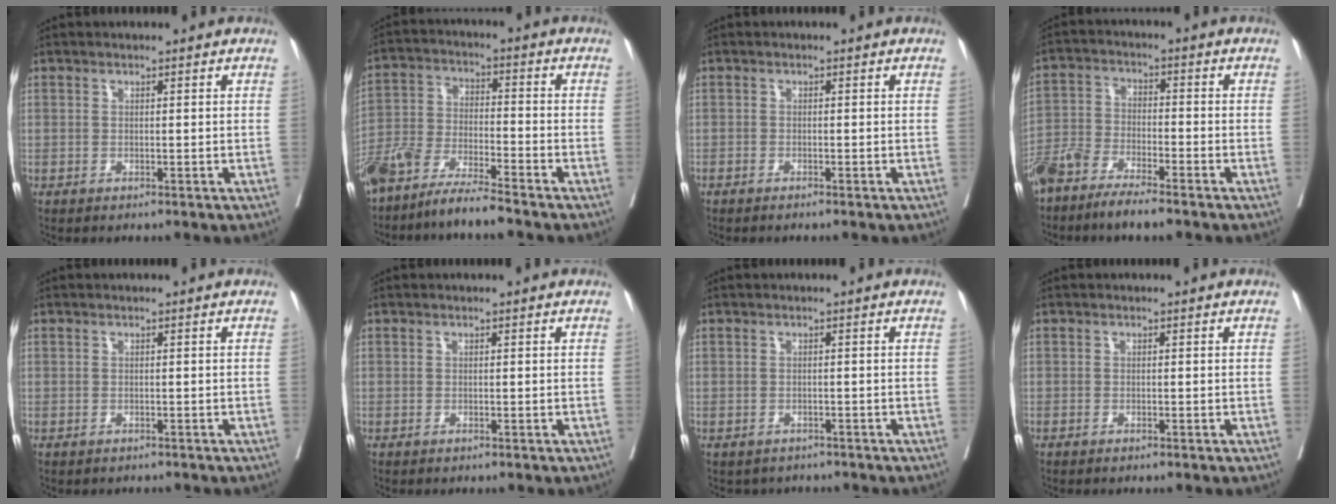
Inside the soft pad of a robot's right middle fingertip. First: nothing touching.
{"total": 9.0, "force": [-7.6, 0.4, 4.7], "torque": [-0.094, -0.016, -0.149]}
{"total": 1.0, "force": [-0.8, 0.0, 0.4], "torque": [-0.009, -0.001, -0.013]}
{"total": 8.5, "force": [-6.7, 1.5, 4.9], "torque": [-0.098, -0.012, -0.128]}
{"total": 1.3, "force": [-1.1, 0.6, 0.2], "torque": [-0.007, 0.000, -0.017]}
{"total": 0.0}
{"total": 3.2, "force": [-2.8, 1.6, 0.1], "torque": [-0.002, 0.005, -0.037]}
{"total": 0.5, "force": [-0.4, 0.0, 0.2], "torque": [-0.008, -0.002, -0.008]}